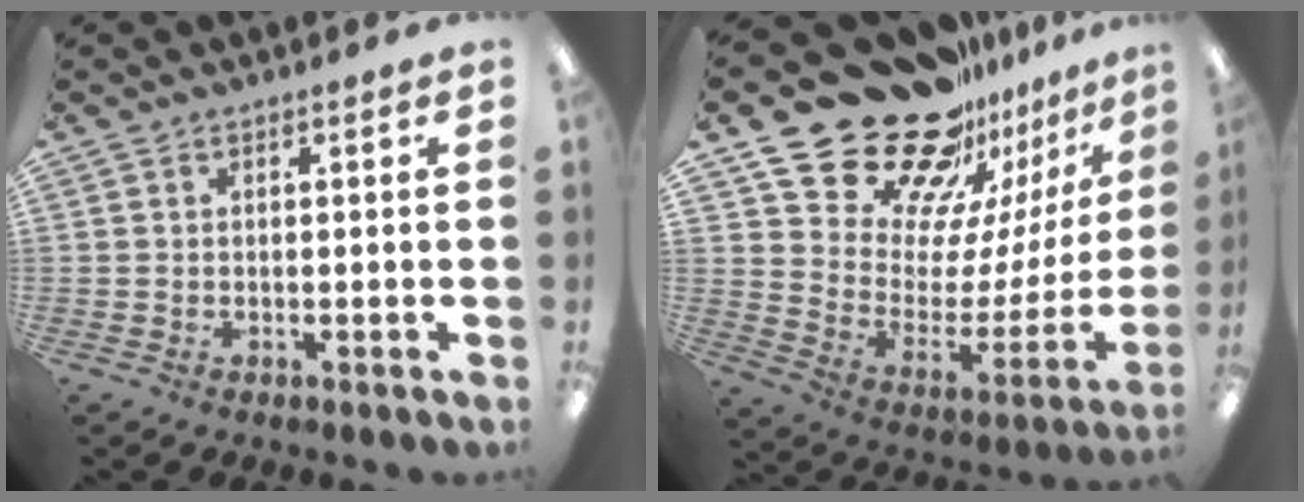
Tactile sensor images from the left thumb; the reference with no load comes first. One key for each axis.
{"total": 26.3, "fx": 20.7, "fy": 12.5, "fz": 10.2, "tx": -0.163, "ty": -0.147, "tz": 0.381}